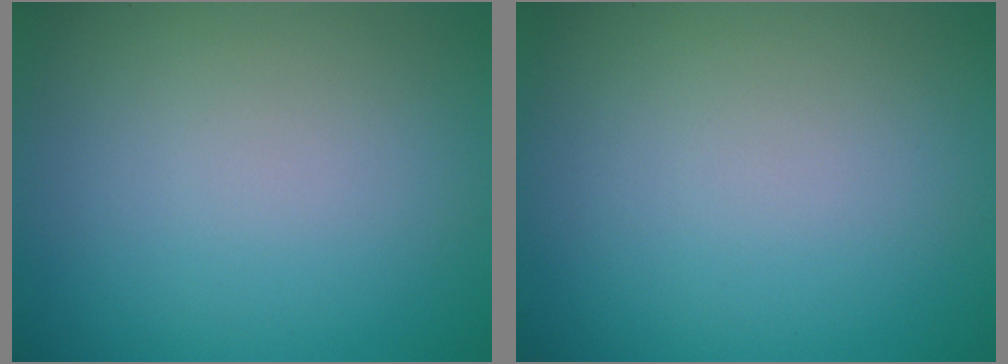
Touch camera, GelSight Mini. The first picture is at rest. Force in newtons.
{"total": 0.0}